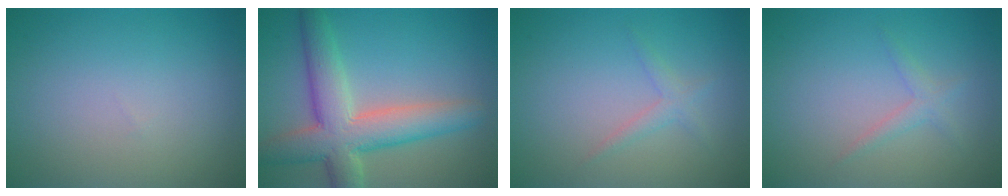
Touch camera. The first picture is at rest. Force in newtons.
{"total": 7.5, "press": 7.5, "slide": 0.4}
{"total": 1.3, "press": 1.3, "slide": 0.2}
{"total": 1.3, "press": 1.3, "slide": 0.2}